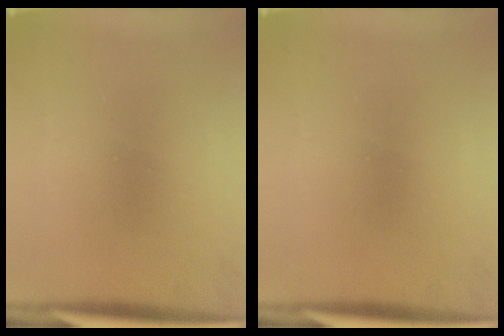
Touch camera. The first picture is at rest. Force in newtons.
{"total": 0.0}